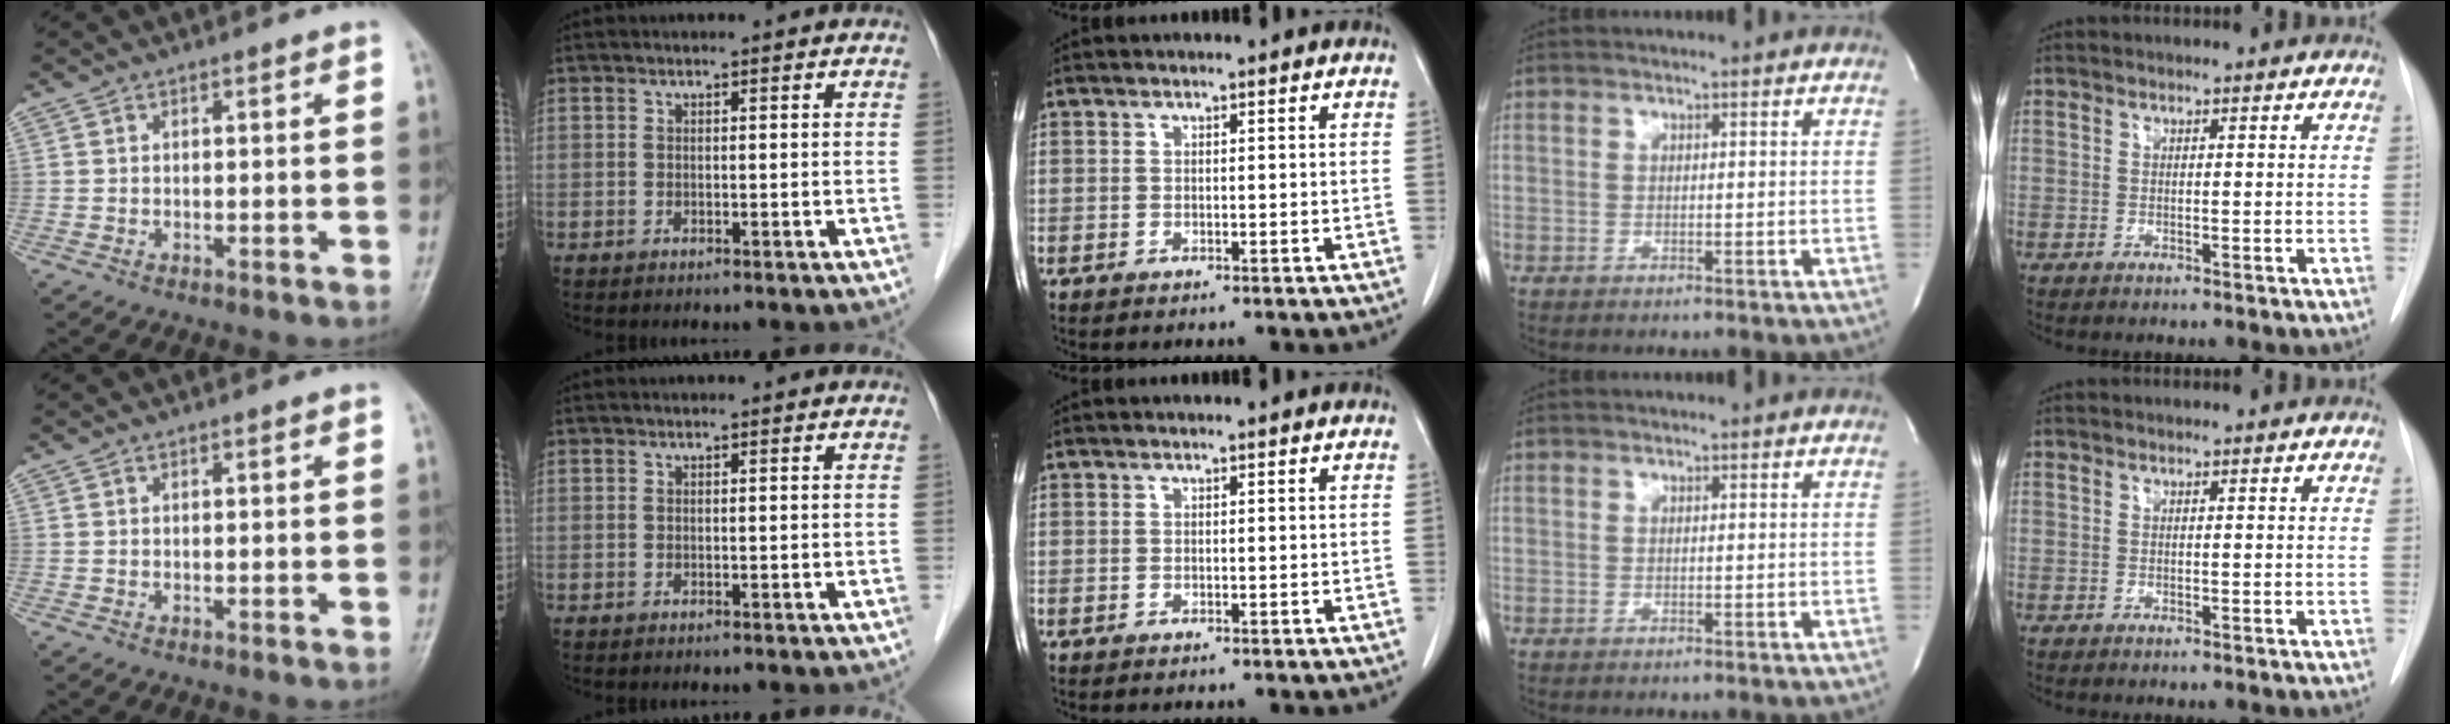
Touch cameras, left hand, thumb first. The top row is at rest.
{}